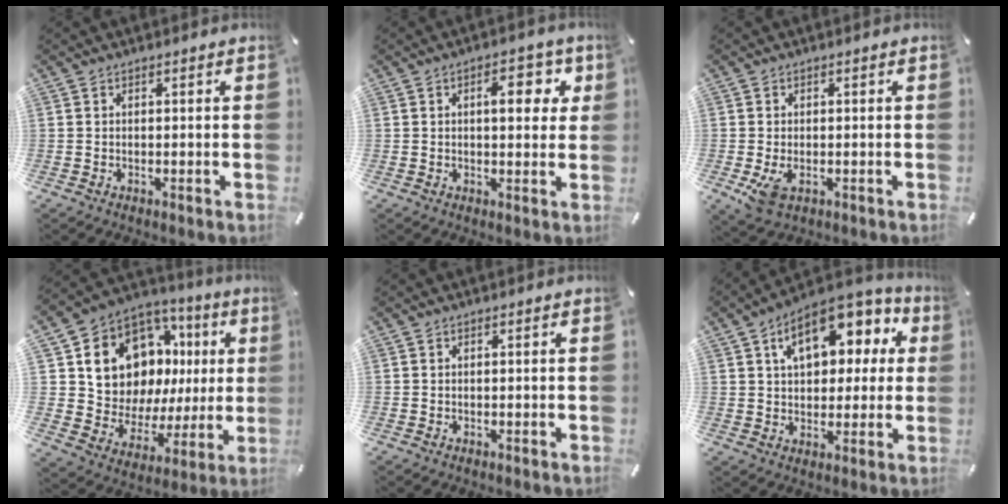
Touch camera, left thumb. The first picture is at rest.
{"total": 8.2, "force": [2.5, 4.1, 6.7], "torque": [-0.081, -0.009, 0.032]}
{"total": 3.8, "force": [-1.0, 2.3, 2.8], "torque": [-0.057, -0.007, -0.020]}
{"total": 13.5, "force": [6.9, 10.2, 5.6], "torque": [-0.097, -0.067, 0.133]}
{"total": 0.0}
{"total": 14.5, "force": [6.3, 9.1, 9.3], "torque": [-0.136, -0.021, 0.111]}